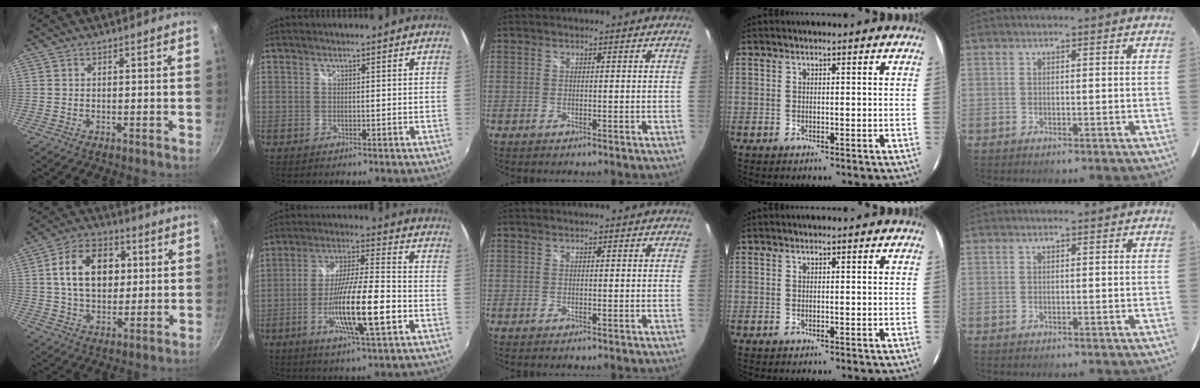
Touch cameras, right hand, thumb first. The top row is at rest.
{"thumb": {"total": 14.4, "force": [2.7, 10.1, 10.0], "torque": [-0.138, 0.011, 0.038]}, "index": {"total": 15.2, "force": [-5.0, 1.9, 14.2], "torque": [-0.269, -0.014, -0.088]}}